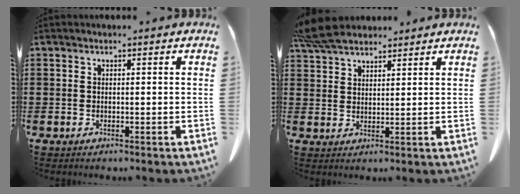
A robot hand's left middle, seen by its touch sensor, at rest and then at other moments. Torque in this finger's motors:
{"motor_torque": [1.86, 0.29, 0.40, 0.21]}